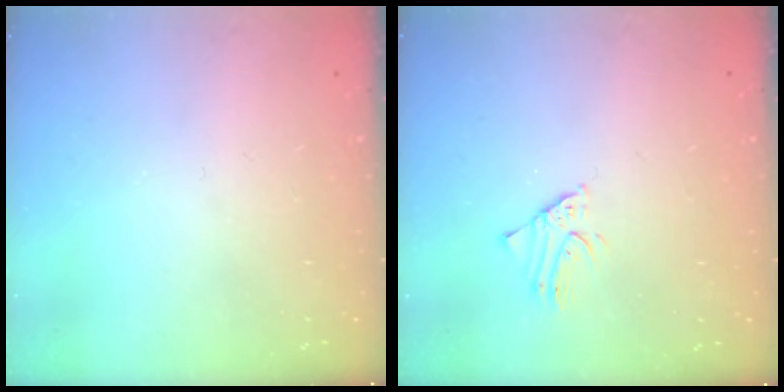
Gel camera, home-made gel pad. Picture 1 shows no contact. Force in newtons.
{"total": 1.6, "press": 1.6, "slide": 0.1}